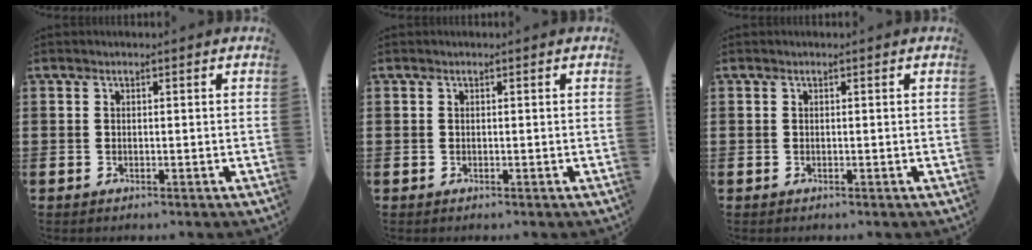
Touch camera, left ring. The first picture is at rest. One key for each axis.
{"total": 0.0}
{"total": 0.0}